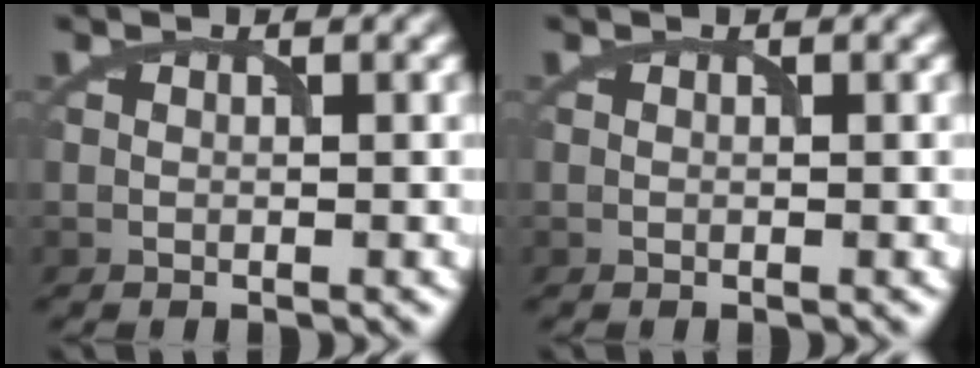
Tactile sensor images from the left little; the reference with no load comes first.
{"total": 0.0}